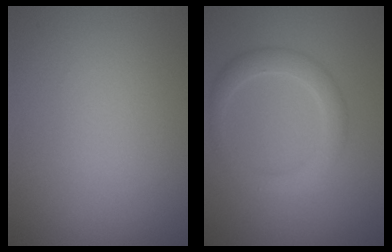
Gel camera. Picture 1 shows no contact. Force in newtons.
{"total": 2.7, "press": 2.7, "slide": 0.1}